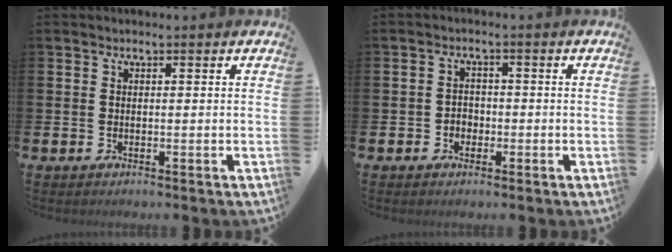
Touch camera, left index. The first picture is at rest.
{"total": 1.9, "force": [-0.8, 1.7, 0.4], "torque": [-0.006, 0.003, -0.021]}